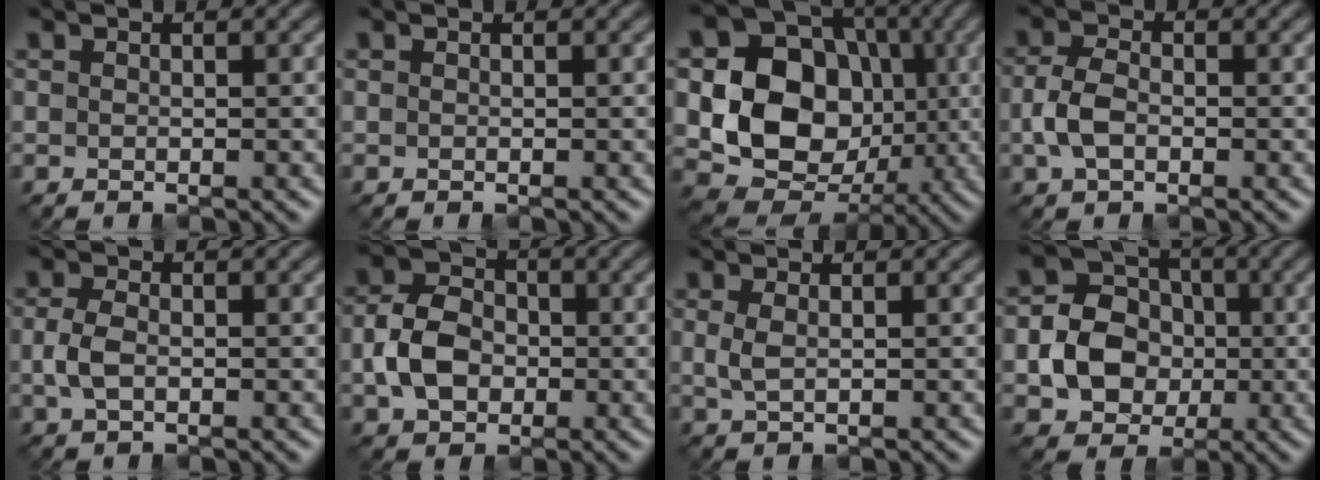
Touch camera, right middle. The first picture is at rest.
{"total": 0.0}
{"total": 12.3, "force": [-0.3, 10.3, 6.8], "torque": [-0.111, -0.006, -0.025]}
{"total": 2.8, "force": [-0.9, 1.8, 2.0], "torque": [-0.046, 0.000, -0.022]}
{"total": 2.0, "force": [-0.5, 1.2, 1.5], "torque": [-0.040, 0.000, -0.010]}
{"total": 4.8, "force": [-1.1, 3.7, 2.9], "torque": [-0.061, 0.004, -0.025]}
{"total": 1.1, "force": [0.0, 0.4, 1.0], "torque": [-0.027, -0.002, 0.003]}
{"total": 5.7, "force": [-1.3, 4.9, 2.8], "torque": [-0.041, 0.005, -0.033]}